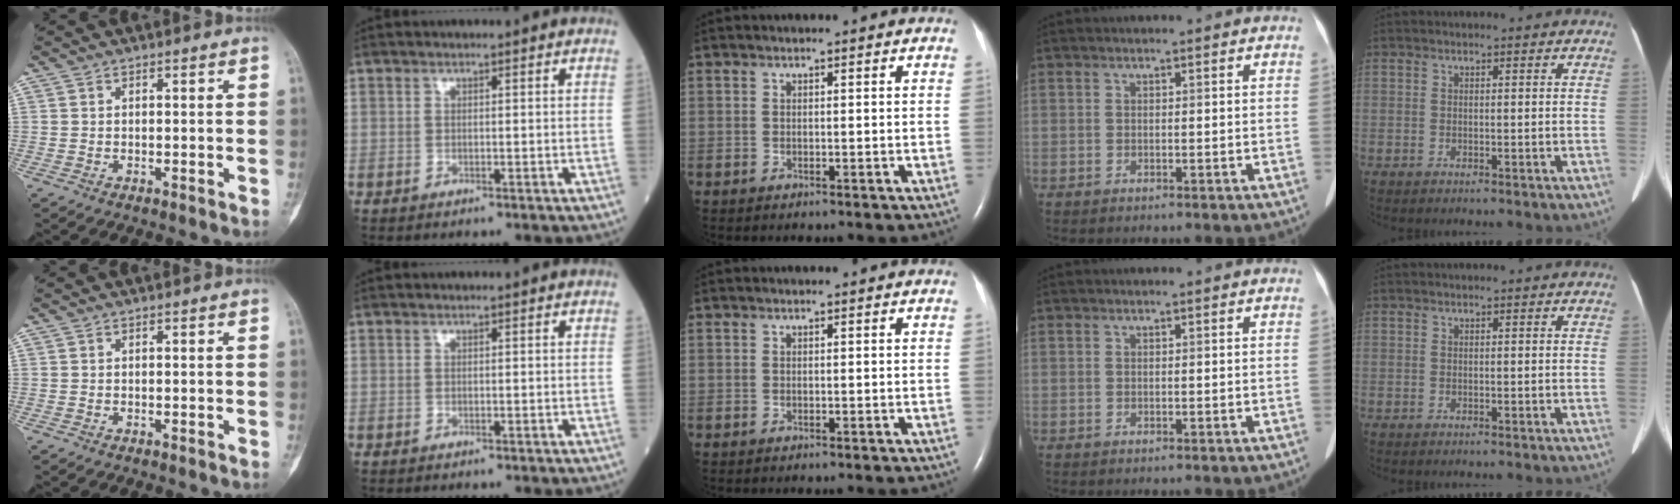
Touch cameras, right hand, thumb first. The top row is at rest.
{}